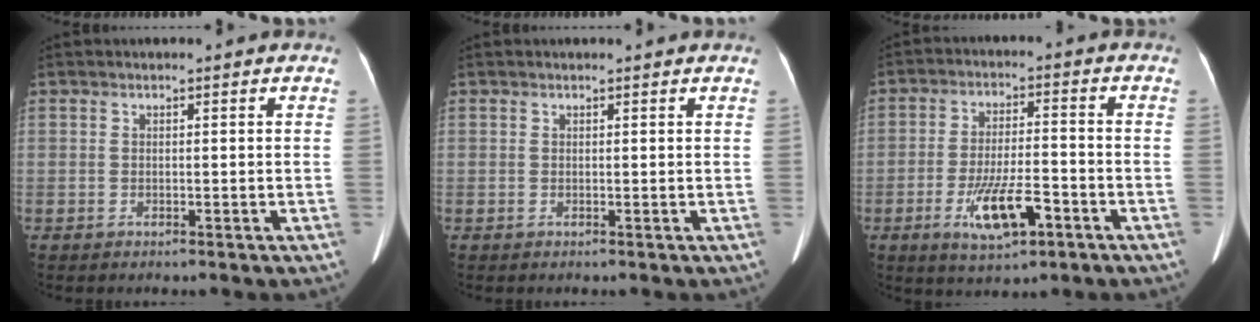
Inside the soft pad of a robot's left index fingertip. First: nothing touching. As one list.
[{"total": 0.8, "force": [0.8, 0.1, 0.2], "torque": [-0.011, 0.007, 0.008]}, {"total": 9.2, "force": [-4.3, 2.6, 7.7], "torque": [-0.150, -0.007, -0.069]}]